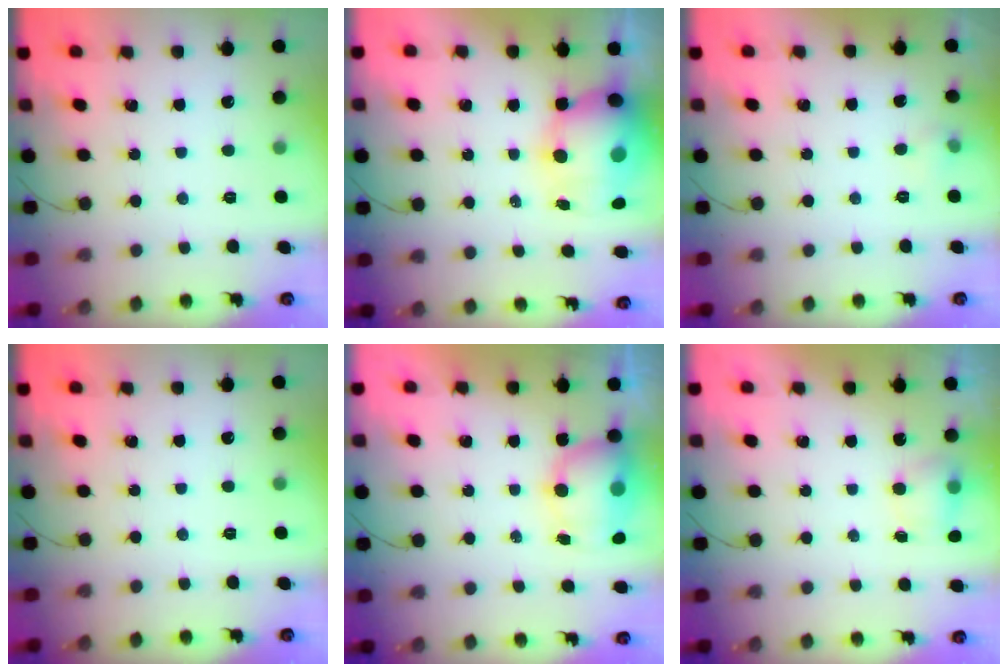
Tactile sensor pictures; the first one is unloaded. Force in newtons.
{"total": 14.0, "press": 13.6, "slide": 3.4}
{"total": 3.8, "press": 3.5, "slide": 1.5}
{"total": 0.0}
{"total": 11.6, "press": 8.7, "slide": 7.6}
{"total": 5.2, "press": 5.1, "slide": 1.1}